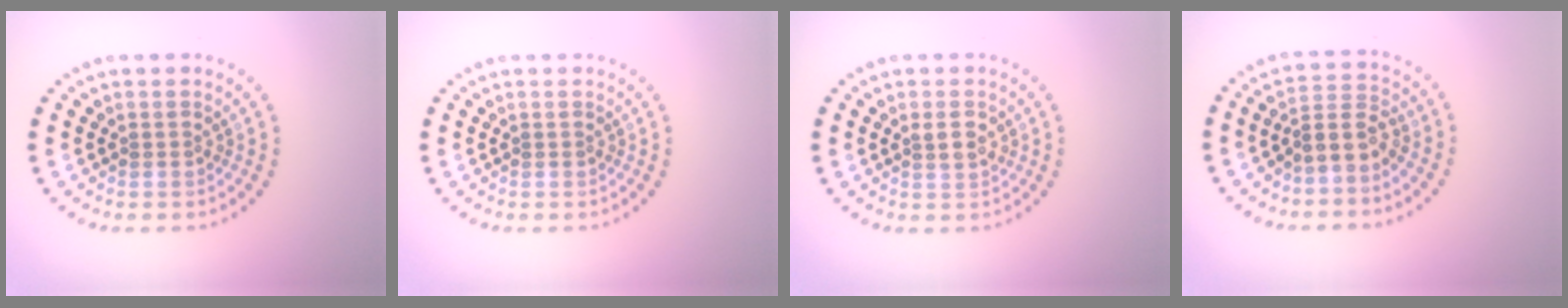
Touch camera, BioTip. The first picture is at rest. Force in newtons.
{"total": 0.0}
{"total": 1.6, "press": 1.6, "slide": 0.3}
{"total": 2.8, "press": 2.1, "slide": 1.9}